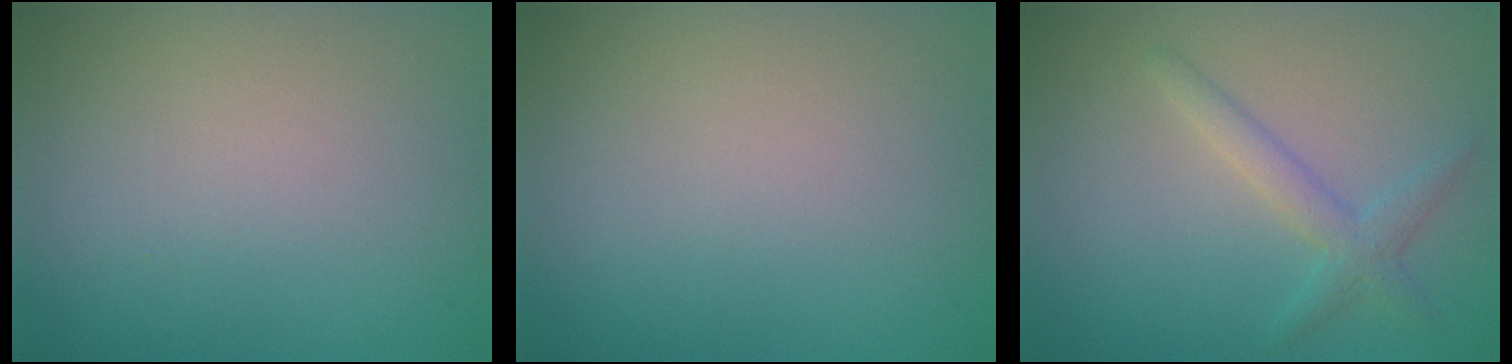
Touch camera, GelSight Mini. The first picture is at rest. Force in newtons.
{"total": 0.0}
{"total": 2.3, "press": 2.3, "slide": 0.1}